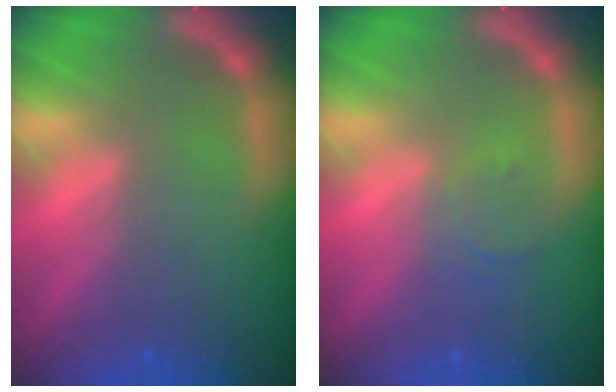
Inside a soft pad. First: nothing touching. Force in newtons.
{"total": 1.9}